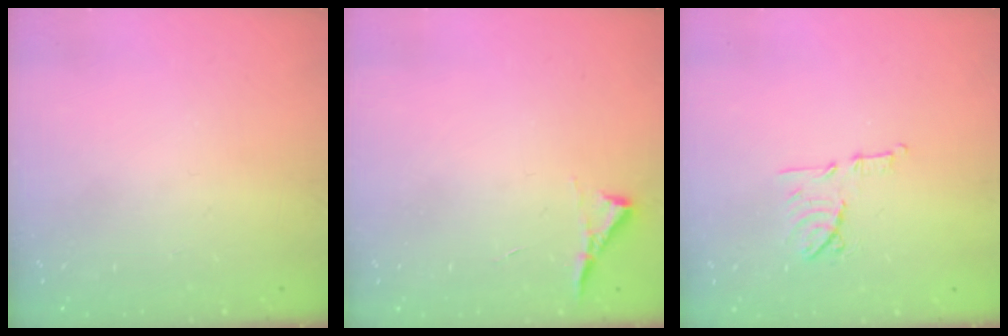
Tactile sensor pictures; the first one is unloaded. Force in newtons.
{"total": 3.6, "press": 3.6, "slide": 0.5}
{"total": 9.5, "press": 9.5, "slide": 0.8}